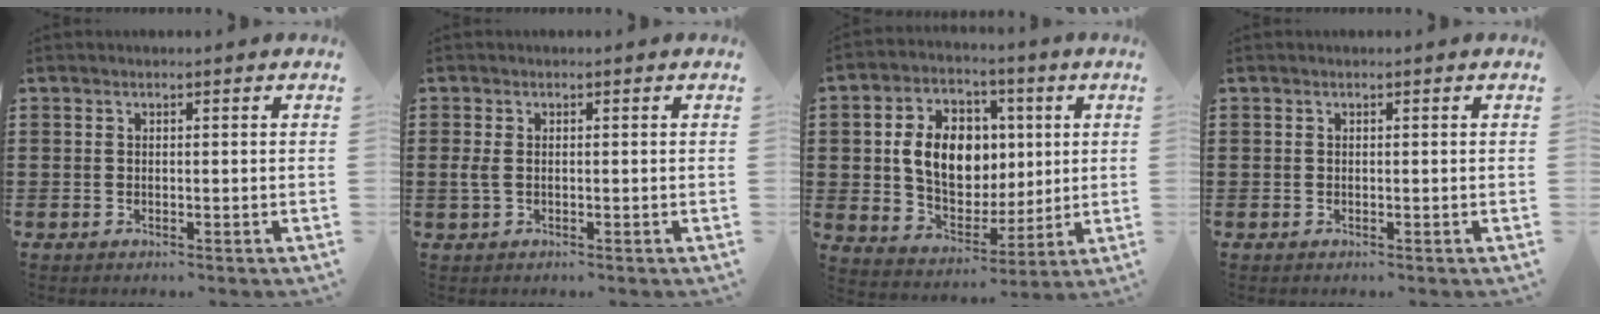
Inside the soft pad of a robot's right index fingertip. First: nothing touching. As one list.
[{"total": 1.6, "force": [-0.2, 0.8, 1.4], "torque": [-0.044, -0.005, -0.010]}, {"total": 11.2, "force": [1.5, 8.2, 7.4], "torque": [-0.152, 0.016, 0.024]}, {"total": 0.0}]